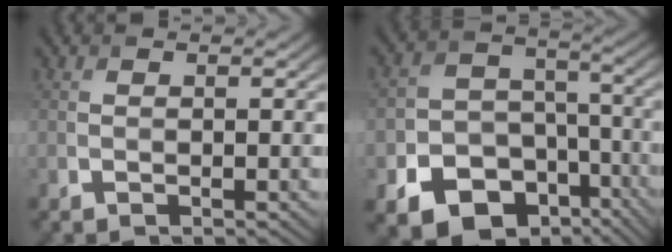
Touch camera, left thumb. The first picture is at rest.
{"total": 16.7, "force": [-9.5, 12.3, 6.1], "torque": [-0.135, -0.062, -0.143]}